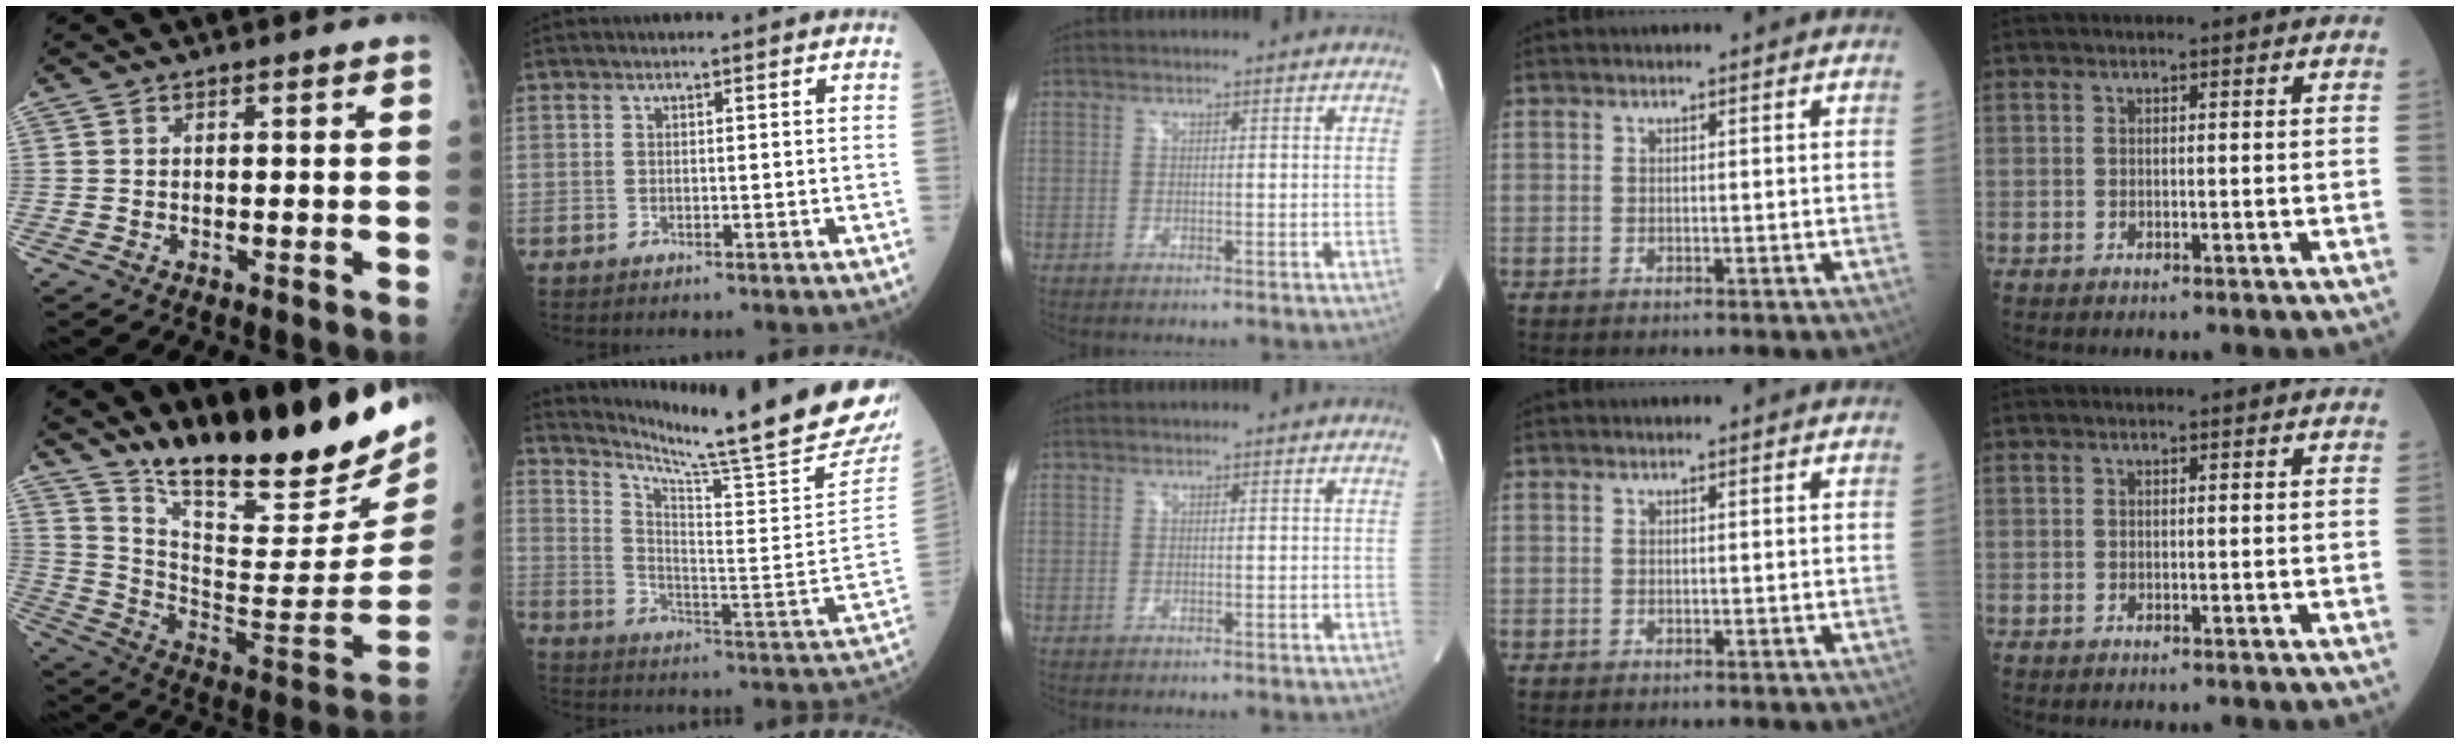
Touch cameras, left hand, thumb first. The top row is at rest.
{"thumb": {"total": 29.2, "force": [21.9, 7.1, 18.0], "torque": [-0.252, -0.118, 0.337]}, "index": {"total": 24.9, "force": [21.7, -2.3, 11.8], "torque": [-0.195, -0.125, 0.284]}}